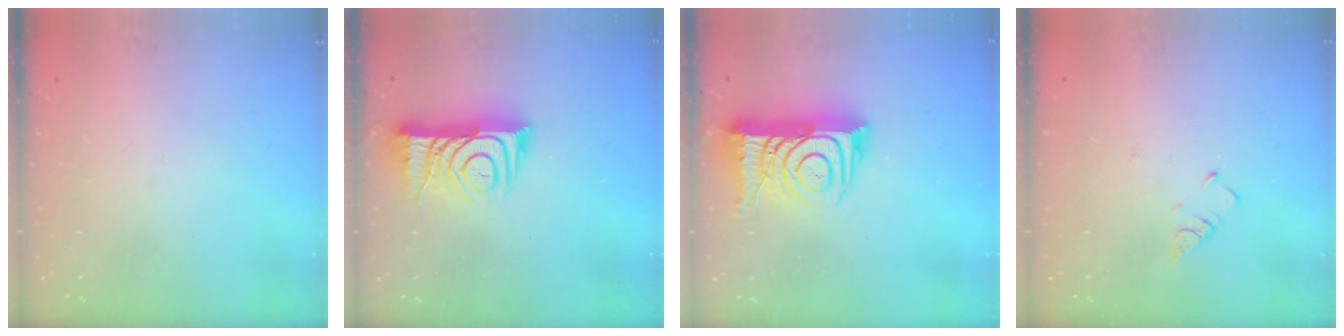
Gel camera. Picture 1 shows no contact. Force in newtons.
{"total": 11.5, "press": 11.4, "slide": 1.1}
{"total": 15.7, "press": 15.6, "slide": 1.2}
{"total": 3.5, "press": 3.5, "slide": 0.4}